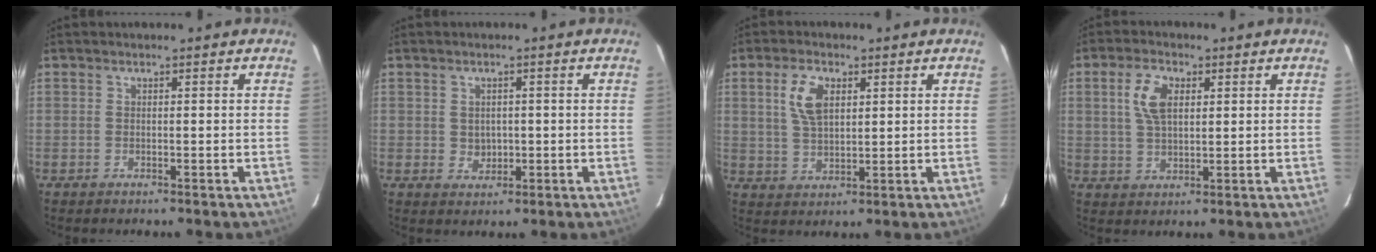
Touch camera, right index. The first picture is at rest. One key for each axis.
{"total": 2.8, "fx": 0.0, "fy": 2.6, "fz": 1.1, "tx": -0.015, "ty": 0.002, "tz": 0.007}
{"total": 7.0, "fx": 2.5, "fy": 3.8, "fz": 5.3, "tx": -0.104, "ty": 0.009, "tz": 0.051}
{"total": 6.7, "fx": 2.0, "fy": 3.7, "fz": 5.2, "tx": -0.101, "ty": 0.011, "tz": 0.041}